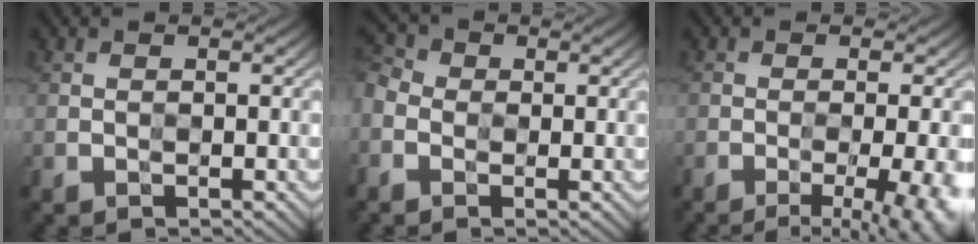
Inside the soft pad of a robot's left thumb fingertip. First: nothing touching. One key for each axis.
{"total": 4.5, "fx": -1.7, "fy": 3.4, "fz": 2.3, "tx": -0.066, "ty": -0.002, "tz": -0.044}
{"total": 10.3, "fx": -4.7, "fy": 3.3, "fz": 8.6, "tx": -0.088, "ty": 0.003, "tz": -0.047}